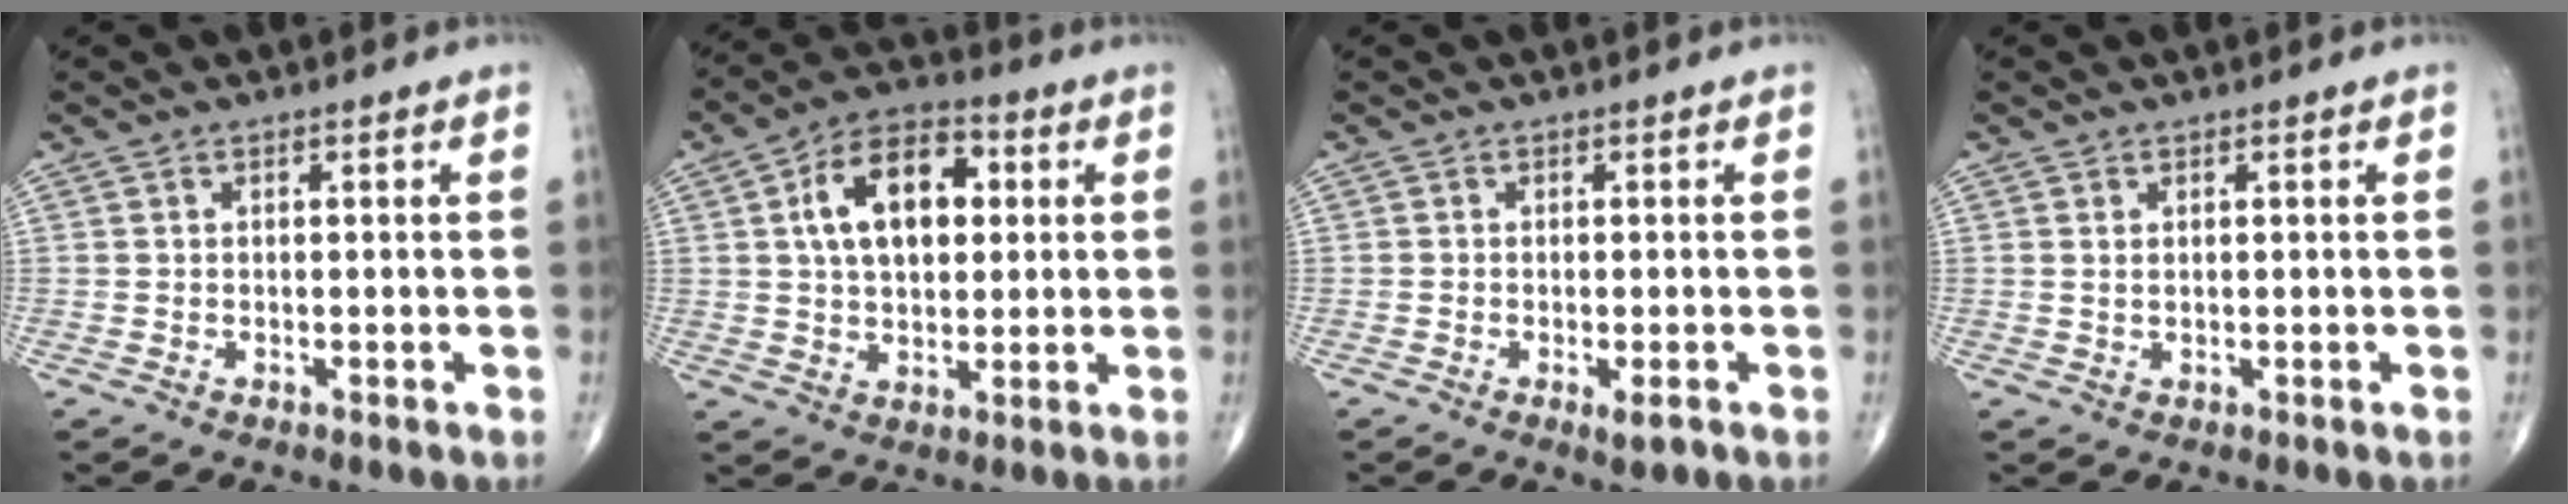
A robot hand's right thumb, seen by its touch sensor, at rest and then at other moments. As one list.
[{"total": 14.0, "force": [3.0, 8.5, 10.7], "torque": [-0.158, 0.013, 0.044]}, {"total": 2.2, "force": [-0.9, 0.7, 1.9], "torque": [-0.028, -0.003, -0.014]}, {"total": 0.8, "force": [0.4, 0.4, 0.6], "torque": [-0.012, 0.000, 0.009]}]